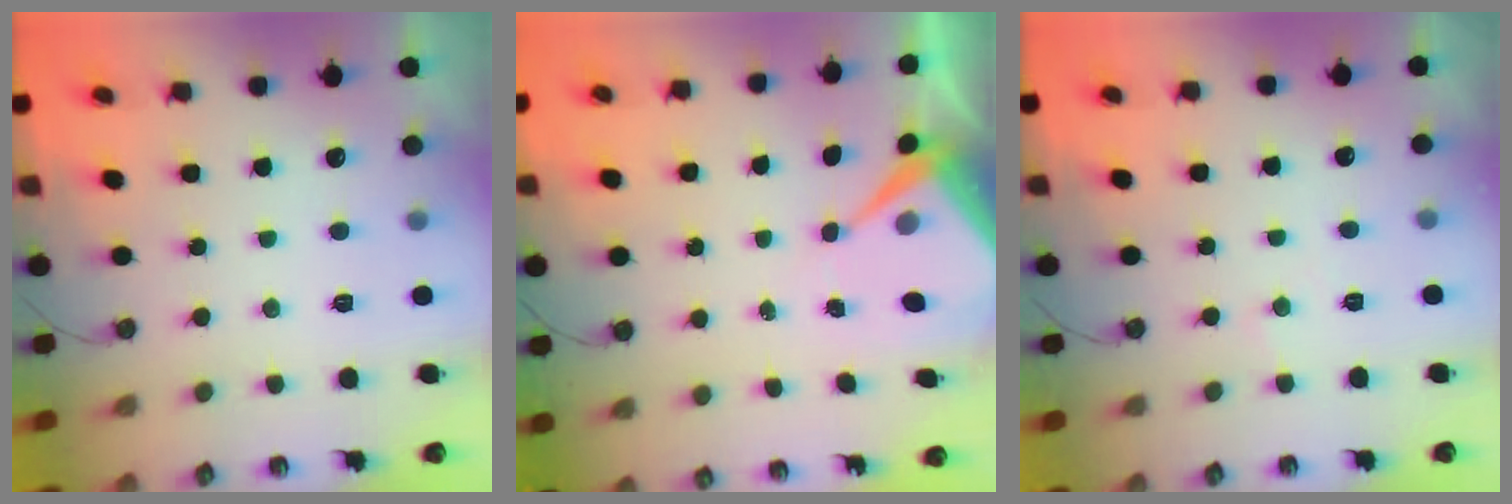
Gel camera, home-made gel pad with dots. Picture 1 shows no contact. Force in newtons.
{"total": 6.9, "press": 6.9, "slide": 0.4}
{"total": 3.3, "press": 3.3, "slide": 0.5}